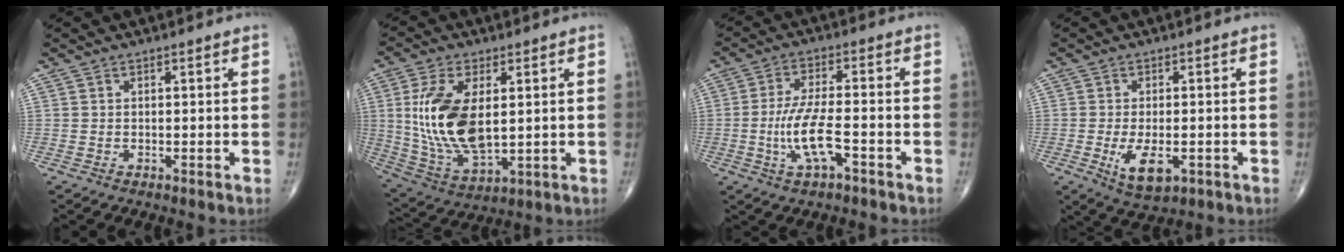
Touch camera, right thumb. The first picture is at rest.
{"total": 16.1, "force": [2.1, 8.1, 13.8], "torque": [-0.272, -0.019, 0.054]}
{"total": 8.9, "force": [-2.9, 2.9, 7.9], "torque": [-0.165, 0.019, -0.054]}
{"total": 6.8, "force": [-2.0, 3.3, 5.6], "torque": [-0.097, -0.011, -0.026]}